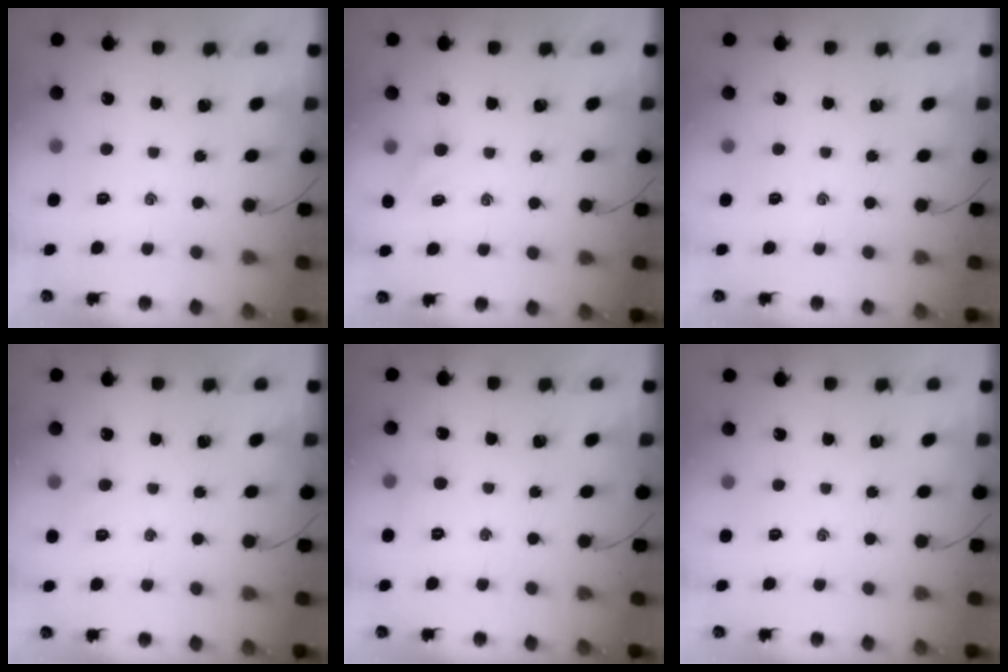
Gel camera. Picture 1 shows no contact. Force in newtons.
{"total": 4.2, "press": 4.0, "slide": 1.1}
{"total": 0.0}
{"total": 2.2, "press": 2.1, "slide": 0.6}
{"total": 3.3, "press": 3.1, "slide": 1.2}
{"total": 0.0}